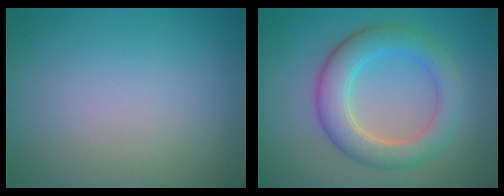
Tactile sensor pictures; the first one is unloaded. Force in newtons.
{"total": 5.6, "press": 5.6, "slide": 0.4}